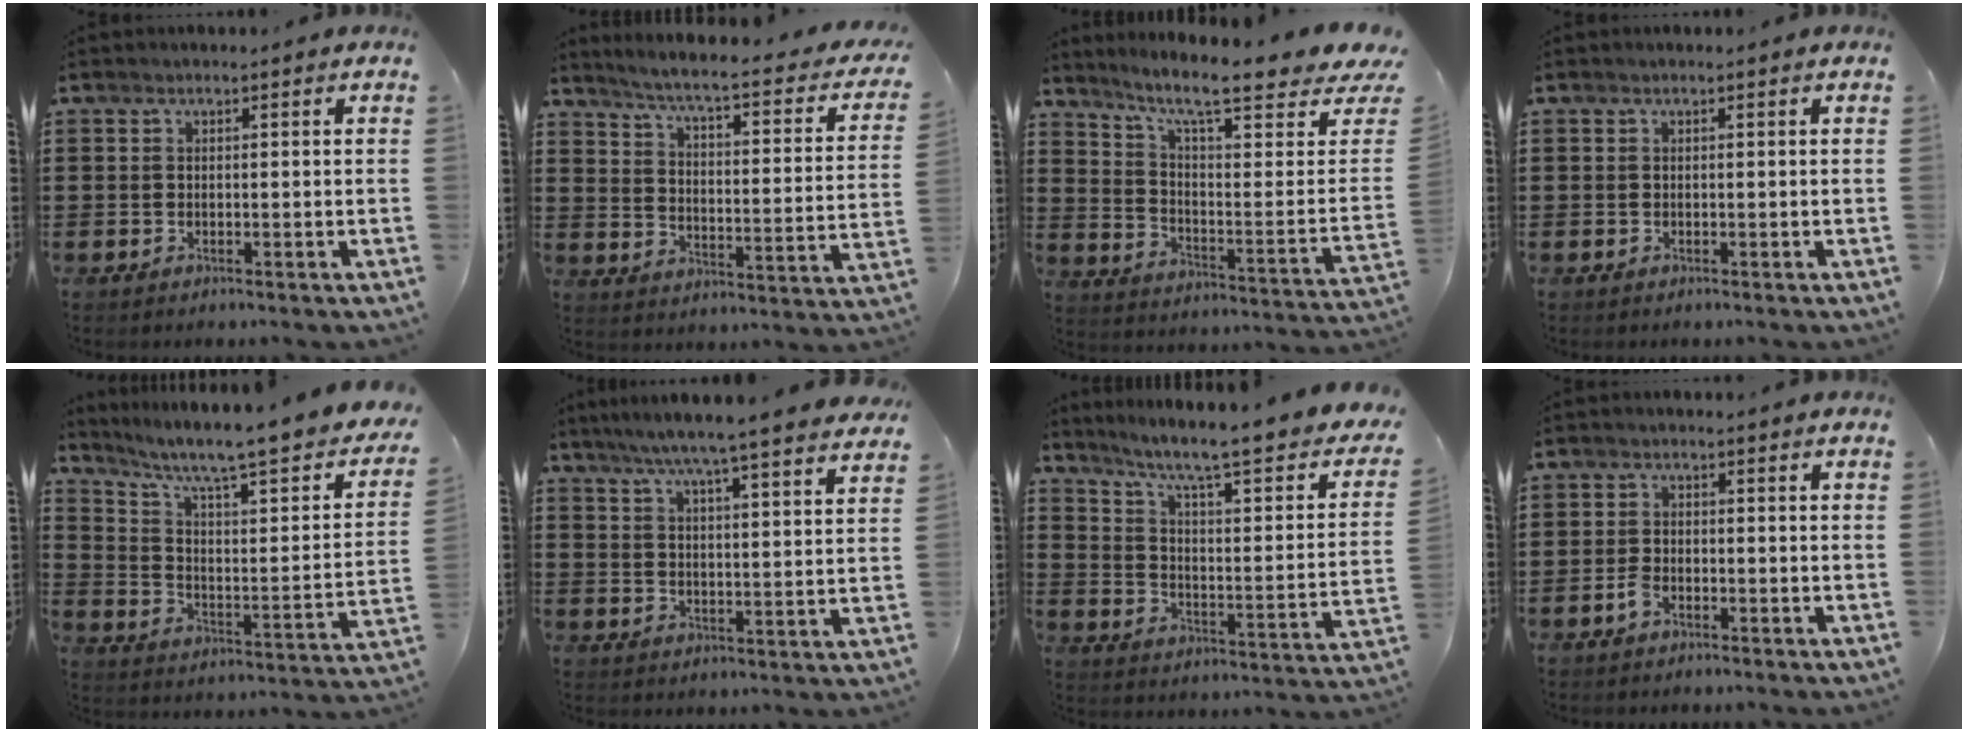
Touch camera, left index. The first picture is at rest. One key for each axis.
{"total": 4.7, "fx": 3.6, "fy": -0.4, "fz": 3.0, "tx": -0.077, "ty": -0.037, "tz": 0.049}
{"total": 9.5, "fx": 7.6, "fy": 0.6, "fz": 5.6, "tx": -0.124, "ty": -0.060, "tz": 0.122}
{"total": 0.0}
{"total": 6.7, "fx": 4.9, "fy": 0.8, "fz": 4.6, "tx": -0.103, "ty": -0.044, "tz": 0.070}
{"total": 6.3, "fx": 5.6, "fy": -0.8, "fz": 2.9, "tx": -0.077, "ty": -0.035, "tz": 0.093}
{"total": 6.5, "fx": 4.5, "fy": 0.4, "fz": 4.7, "tx": -0.103, "ty": -0.043, "tz": 0.062}
{"total": 2.1, "fx": -1.1, "fy": 1.1, "fz": 1.5, "tx": -0.044, "ty": -0.003, "tz": -0.025}